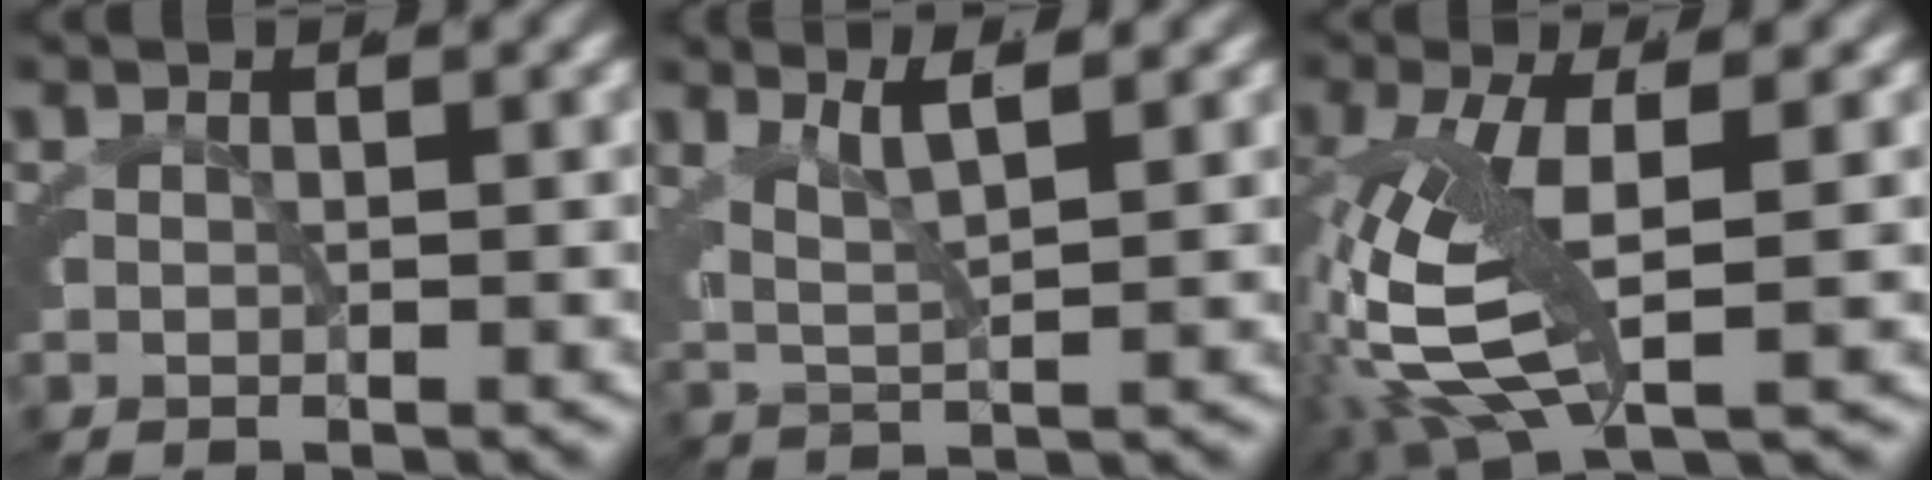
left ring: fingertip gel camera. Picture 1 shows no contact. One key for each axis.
{"total": 4.0, "fx": 1.9, "fy": 1.8, "fz": 3.0, "tx": -0.061, "ty": -0.005, "tz": 0.032}
{"total": 9.2, "fx": -0.9, "fy": 4.3, "fz": 8.0, "tx": -0.195, "ty": -0.036, "tz": 0.005}